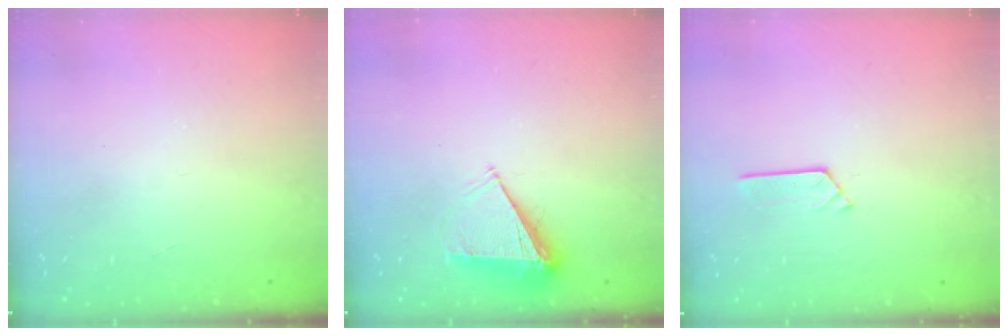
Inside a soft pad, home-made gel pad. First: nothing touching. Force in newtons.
{"total": 7.2, "press": 7.2, "slide": 0.8}
{"total": 2.4, "press": 2.4, "slide": 0.2}